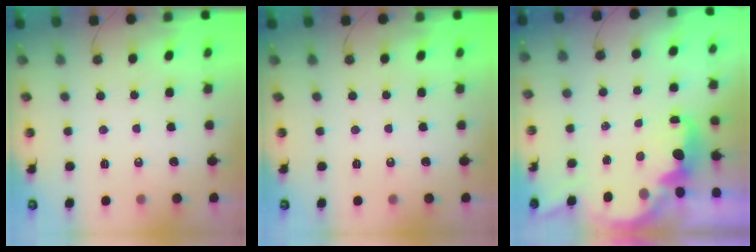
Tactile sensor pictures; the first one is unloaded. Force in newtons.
{"total": 0.0}
{"total": 2.5, "press": 2.4, "slide": 0.7}